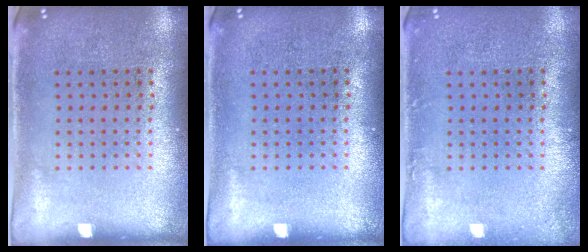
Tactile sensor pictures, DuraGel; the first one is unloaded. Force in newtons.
{"total": 0.0}
{"total": 0.7, "press": 0.7, "slide": 0.1}